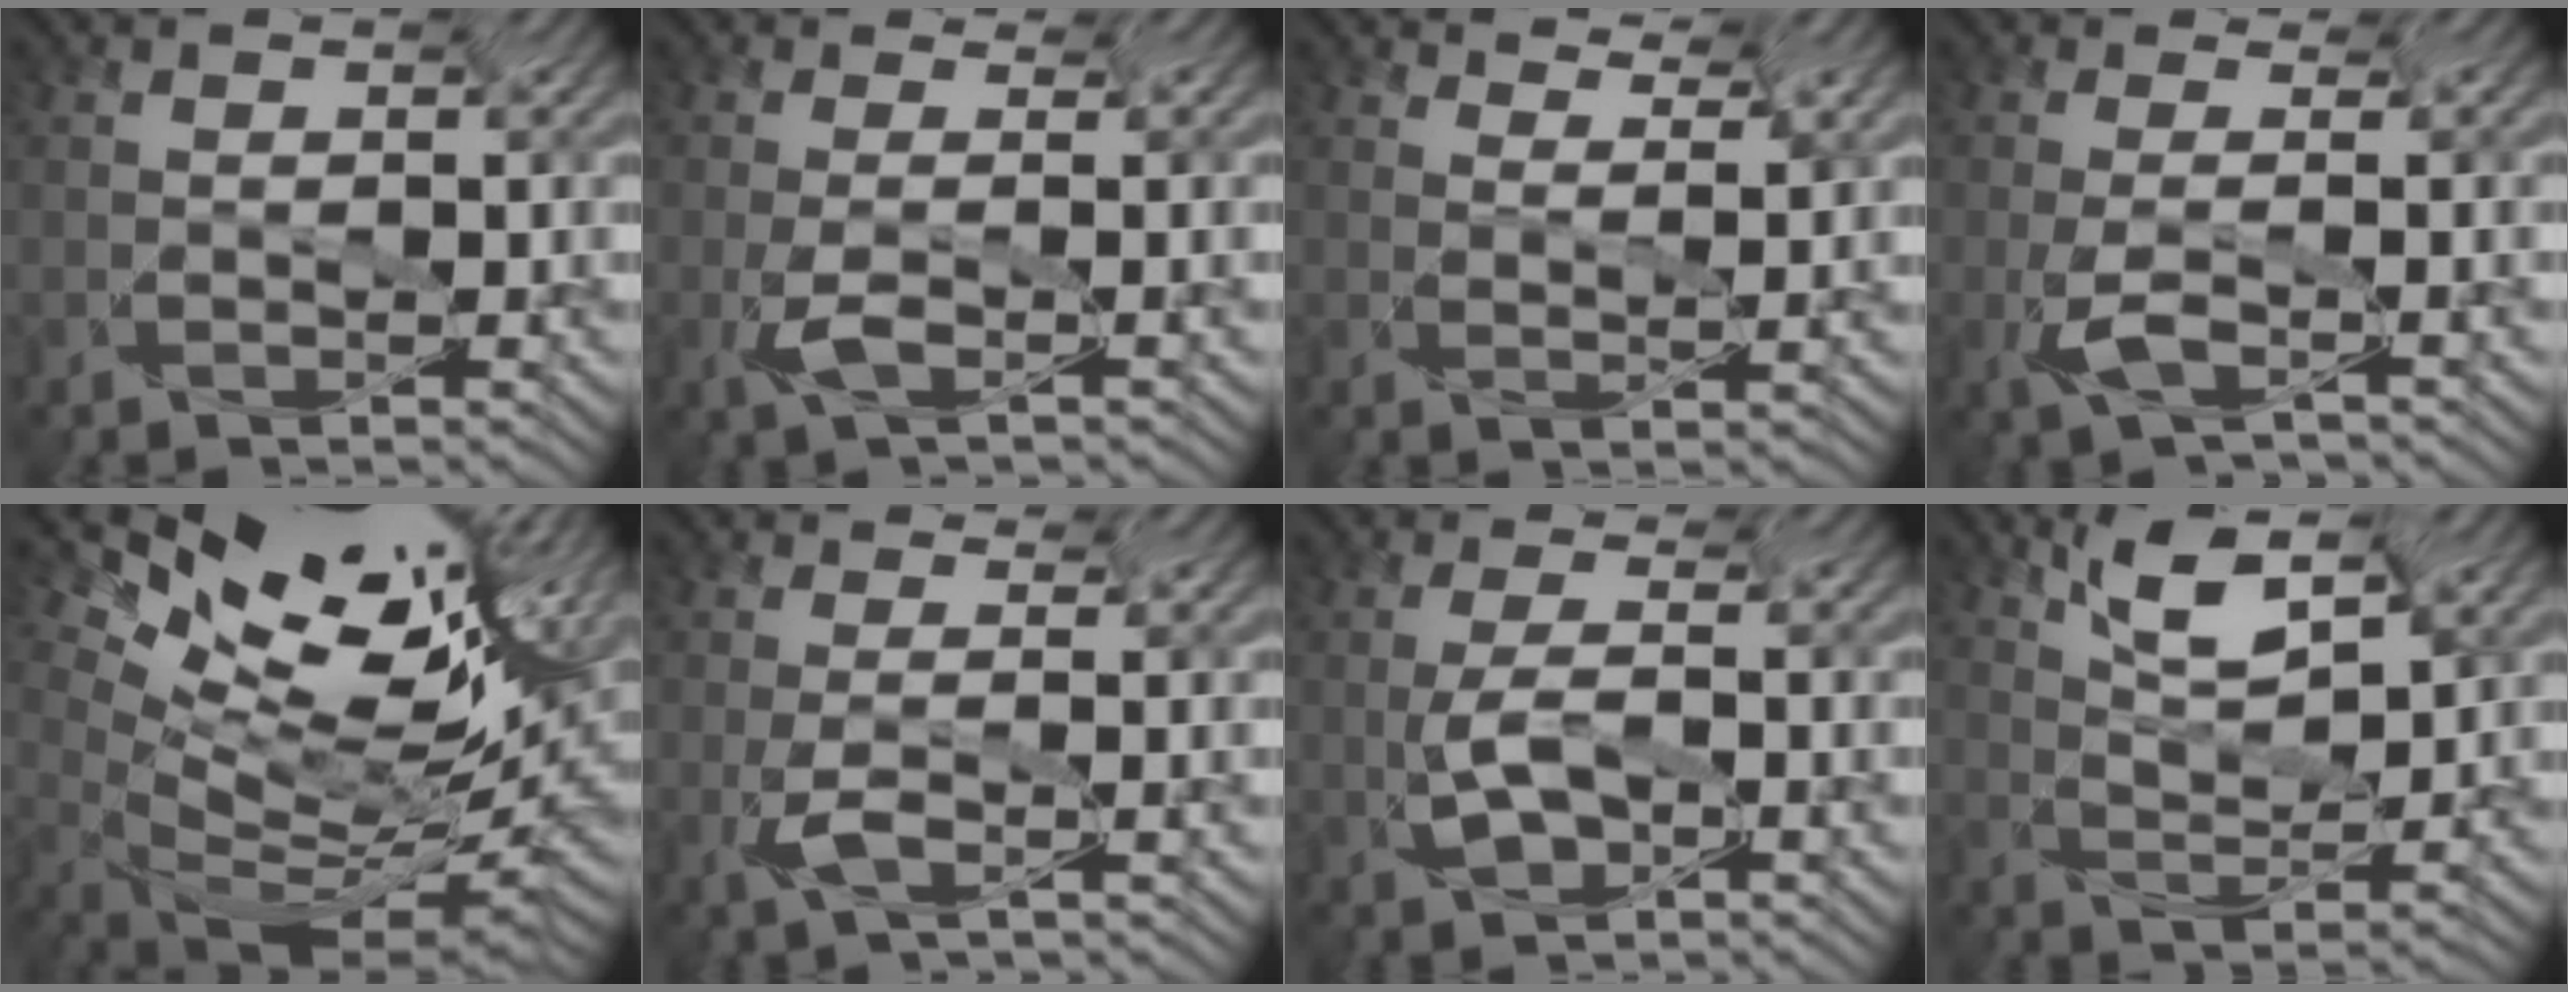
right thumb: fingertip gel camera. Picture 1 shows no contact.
{"total": 2.7, "force": [-1.4, 1.0, 2.1], "torque": [-0.051, -0.005, -0.025]}
{"total": 2.4, "force": [2.3, -0.6, 0.3], "torque": [-0.018, 0.002, 0.043]}
{"total": 2.5, "force": [-1.6, 0.7, 1.8], "torque": [-0.046, -0.004, -0.028]}
{"total": 12.7, "force": [5.4, 4.2, 10.7], "torque": [-0.155, 0.049, 0.095]}
{"total": 2.4, "force": [-1.4, 0.7, 1.9], "torque": [-0.044, -0.005, -0.025]}
{"total": 3.3, "force": [-2.5, 0.5, 2.0], "torque": [-0.047, 0.000, -0.041]}
{"total": 5.2, "force": [3.5, 0.6, 3.8], "torque": [-0.080, 0.004, 0.071]}